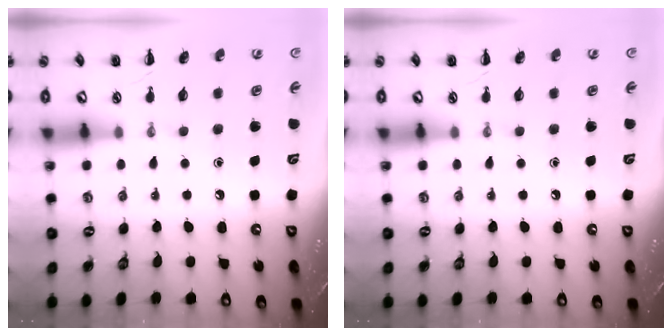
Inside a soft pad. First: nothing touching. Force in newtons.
{"total": 0.0}